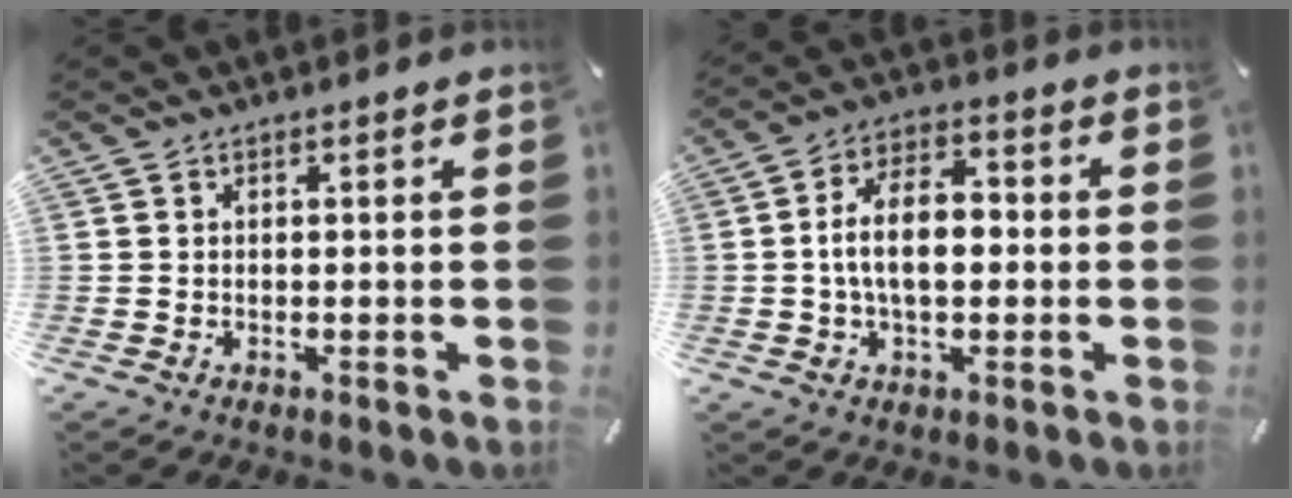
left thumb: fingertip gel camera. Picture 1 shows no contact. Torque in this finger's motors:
{"motor_torque": [1.91, 2.08, 1.30, 0.38, 0.20]}